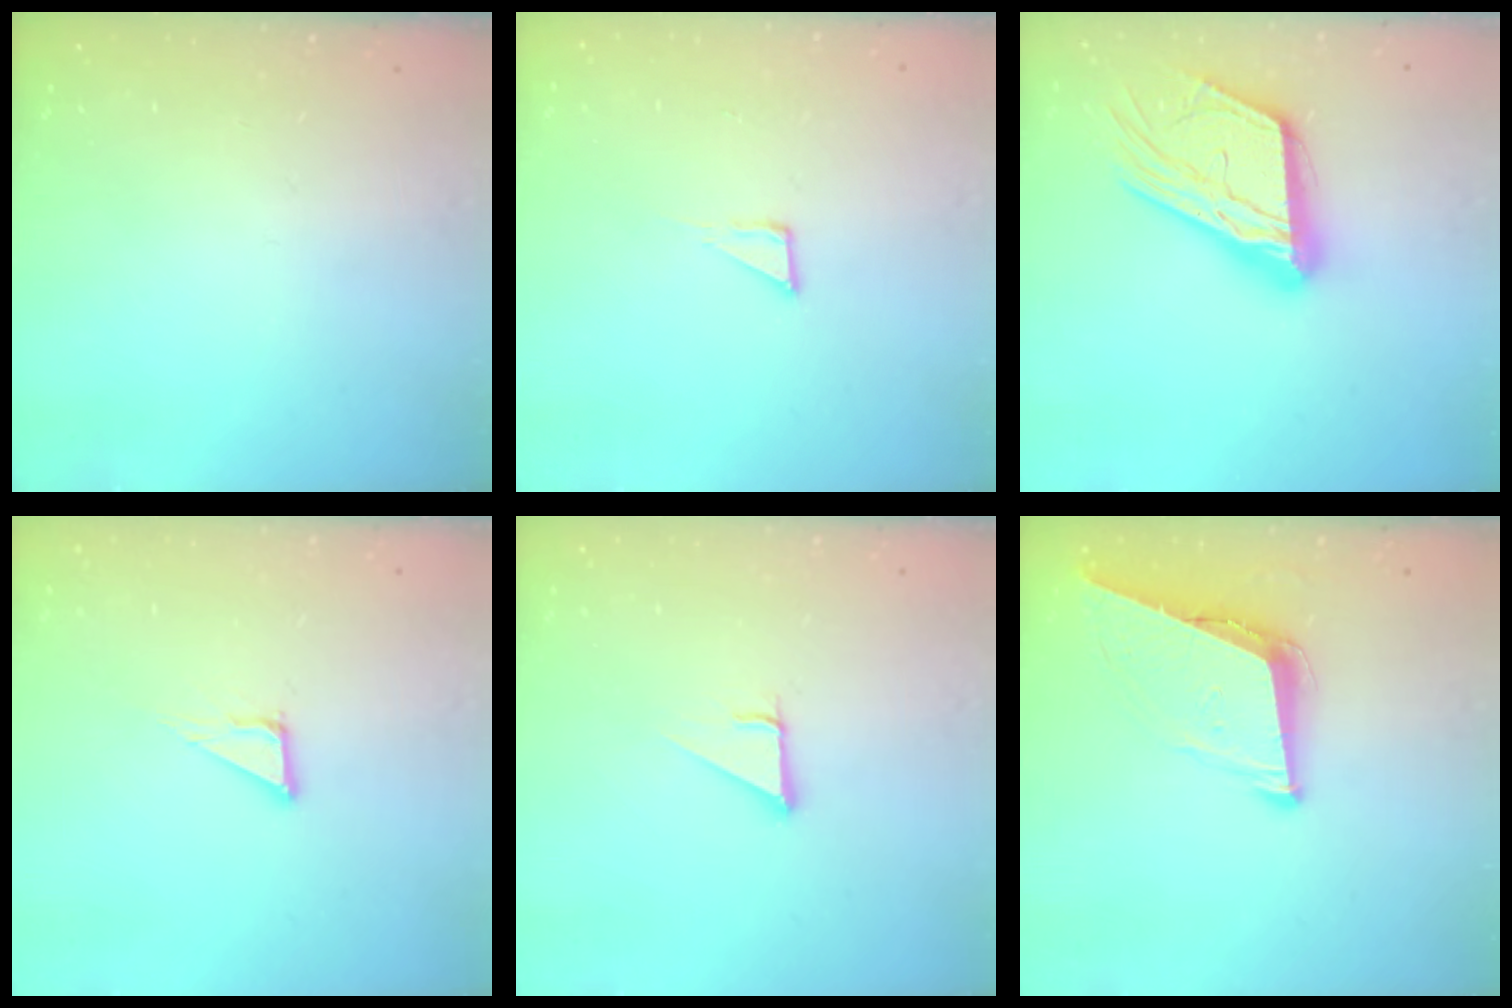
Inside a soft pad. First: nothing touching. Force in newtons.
{"total": 3.1, "press": 3.1, "slide": 0.2}
{"total": 19.6, "press": 19.5, "slide": 1.8}
{"total": 4.8, "press": 4.8, "slide": 0.3}
{"total": 2.8, "press": 2.8, "slide": 0.0}
{"total": 9.1, "press": 8.7, "slide": 2.6}